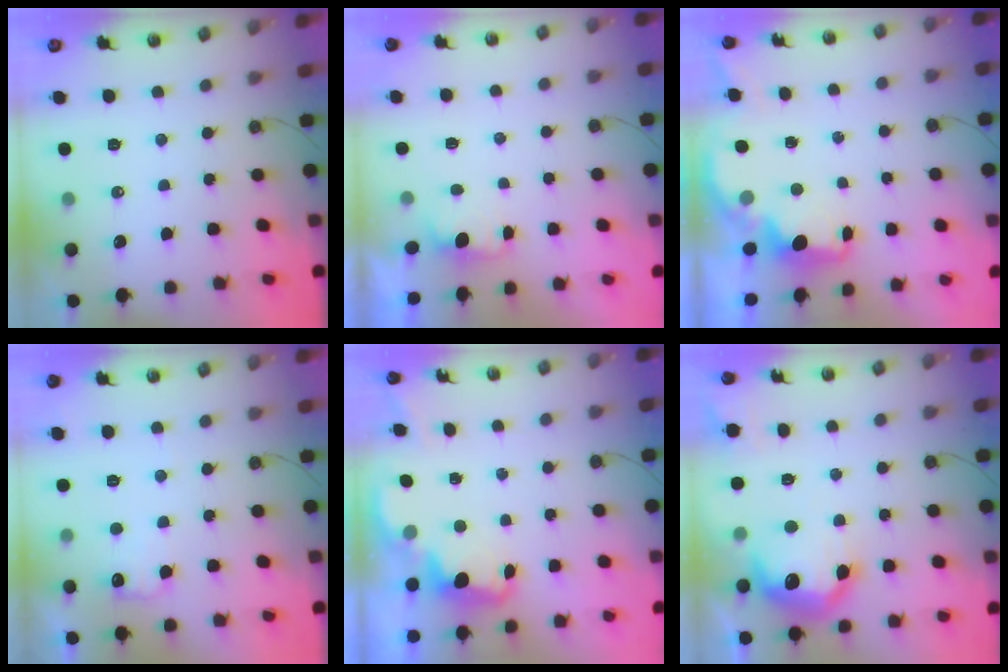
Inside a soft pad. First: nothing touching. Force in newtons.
{"total": 1.0, "press": 0.7, "slide": 0.7}
{"total": 2.1, "press": 2.0, "slide": 0.8}
{"total": 8.3, "press": 8.2, "slide": 0.5}
{"total": 2.3, "press": 2.2, "slide": 0.7}
{"total": 13.6, "press": 13.6, "slide": 0.9}